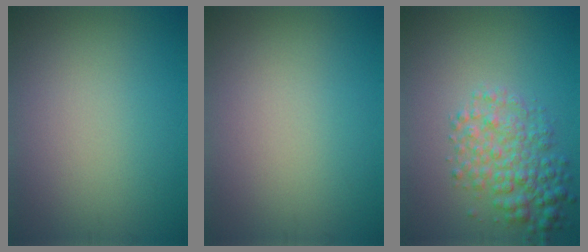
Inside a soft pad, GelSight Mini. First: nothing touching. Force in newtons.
{"total": 0.0}
{"total": 4.2, "press": 4.2, "slide": 0.1}